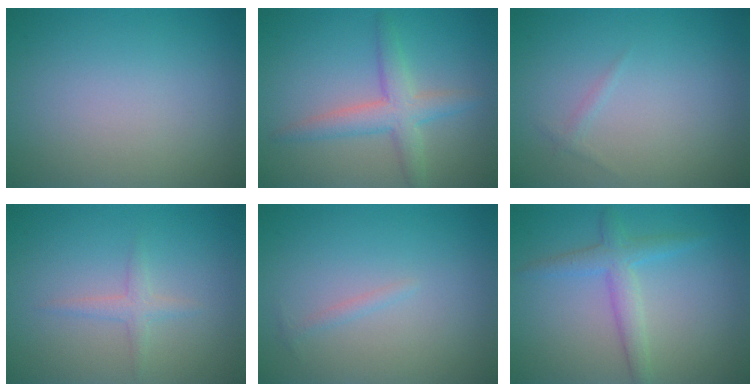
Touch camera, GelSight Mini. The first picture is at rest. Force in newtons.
{"total": 3.5, "press": 3.5, "slide": 0.3}
{"total": 0.5, "press": 0.5, "slide": 0.1}
{"total": 1.4, "press": 1.4, "slide": 0.0}
{"total": 0.7, "press": 0.7, "slide": 0.1}
{"total": 2.7, "press": 2.7, "slide": 0.2}